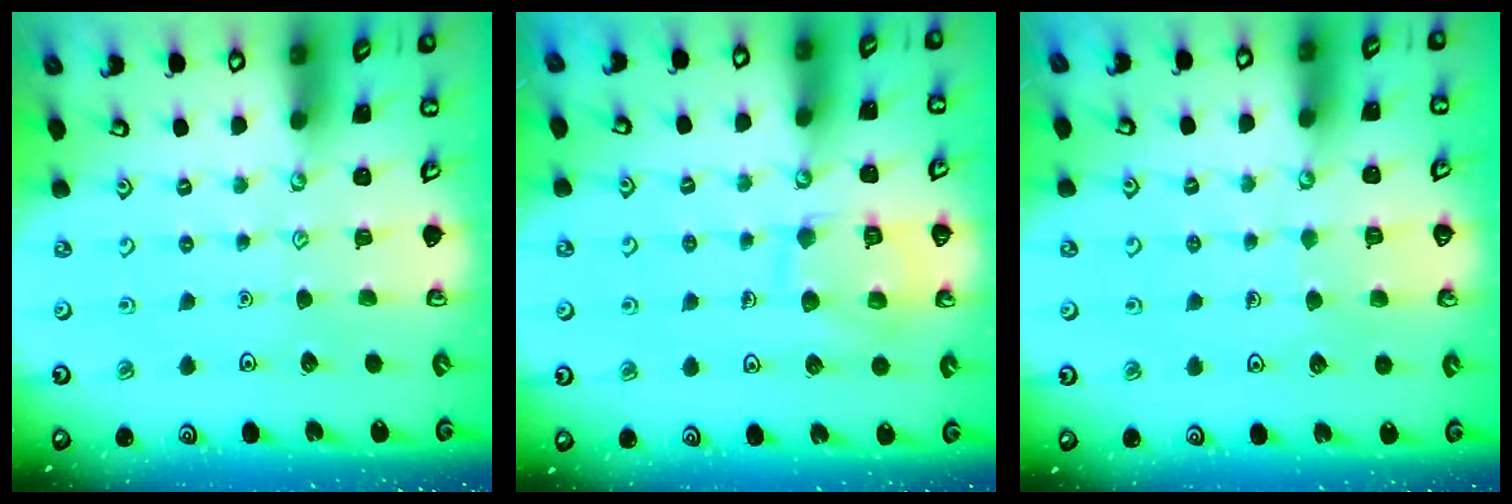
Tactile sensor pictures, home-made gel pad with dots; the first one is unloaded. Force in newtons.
{"total": 11.9, "press": 11.9, "slide": 1.1}
{"total": 5.3, "press": 5.3, "slide": 0.4}